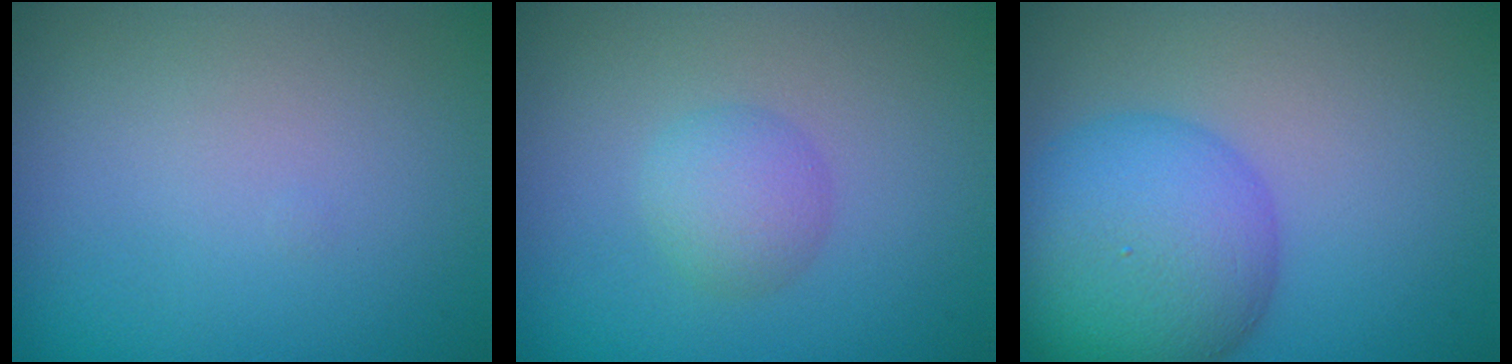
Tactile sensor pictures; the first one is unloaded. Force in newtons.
{"total": 2.4, "press": 2.4, "slide": 0.1}
{"total": 8.7, "press": 8.7, "slide": 0.4}